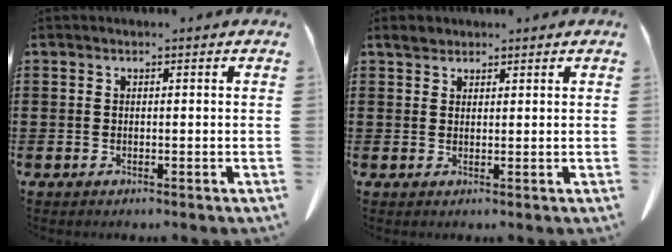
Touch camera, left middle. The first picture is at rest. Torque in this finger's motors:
{"motor_torque": [0.02, 0.00, 0.00, 0.00]}